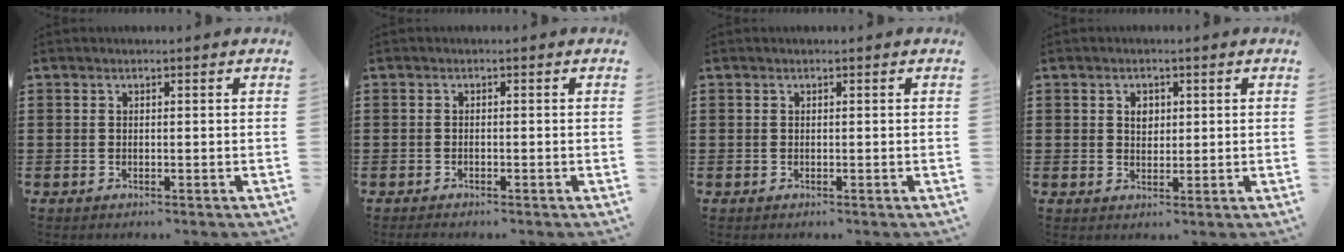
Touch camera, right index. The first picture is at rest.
{"total": 0.7, "force": [-0.6, 0.1, 0.2], "torque": [-0.005, -0.003, -0.012]}
{"total": 0.0}
{"total": 2.3, "force": [0.7, 1.6, 1.4], "torque": [-0.023, 0.004, 0.011]}